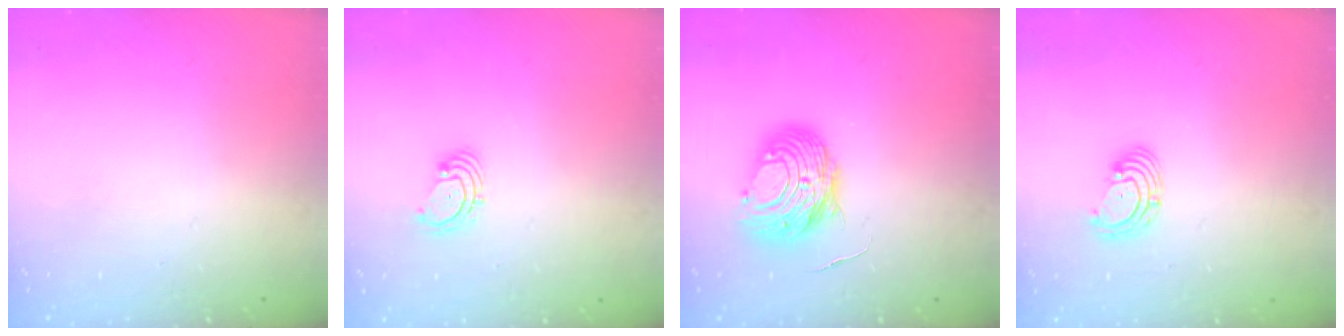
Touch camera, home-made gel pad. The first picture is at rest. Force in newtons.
{"total": 1.8, "press": 1.7, "slide": 0.7}
{"total": 11.2, "press": 11.2, "slide": 0.9}
{"total": 2.8, "press": 2.8, "slide": 0.2}